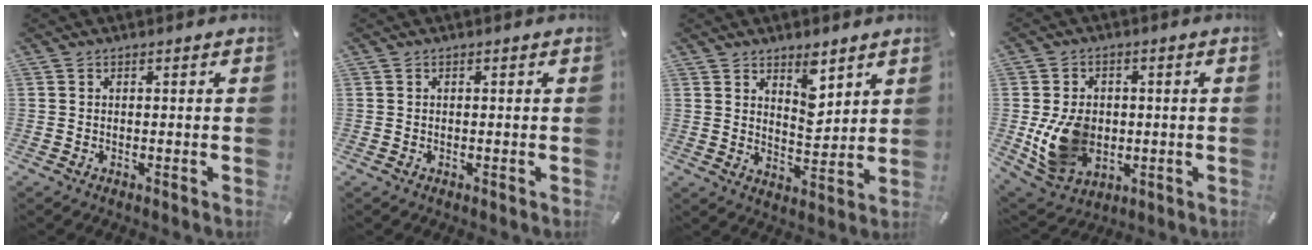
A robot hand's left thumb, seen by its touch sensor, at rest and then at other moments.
{"total": 0.0}
{"total": 7.0, "force": [4.8, 4.0, 3.1], "torque": [-0.031, -0.032, 0.081]}
{"total": 12.4, "force": [-1.2, 10.0, 7.3], "torque": [-0.140, 0.005, -0.020]}